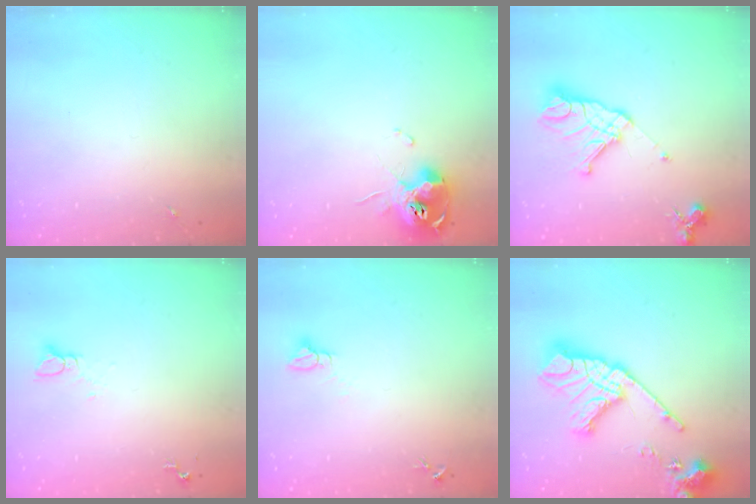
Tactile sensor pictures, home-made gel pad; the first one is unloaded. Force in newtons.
{"total": 11.8, "press": 11.7, "slide": 1.7}
{"total": 15.6, "press": 15.5, "slide": 1.8}
{"total": 2.7, "press": 2.7, "slide": 0.2}
{"total": 2.7, "press": 2.7, "slide": 0.1}
{"total": 24.0, "press": 23.8, "slide": 3.0}